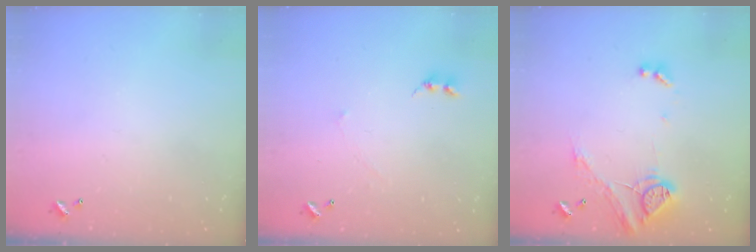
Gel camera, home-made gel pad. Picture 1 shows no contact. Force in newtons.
{"total": 1.7, "press": 1.6, "slide": 0.4}
{"total": 17.3, "press": 17.3, "slide": 0.8}